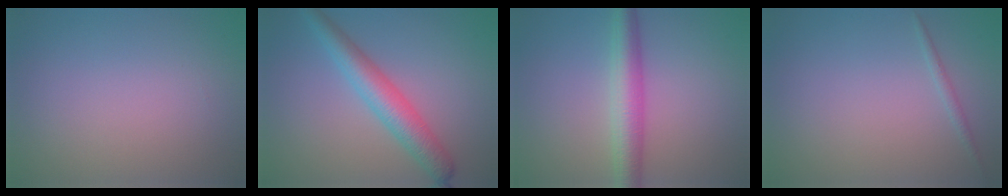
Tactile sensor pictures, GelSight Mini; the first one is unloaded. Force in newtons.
{"total": 4.5, "press": 4.5, "slide": 0.1}
{"total": 4.5, "press": 4.5, "slide": 0.1}
{"total": 0.7, "press": 0.7, "slide": 0.0}